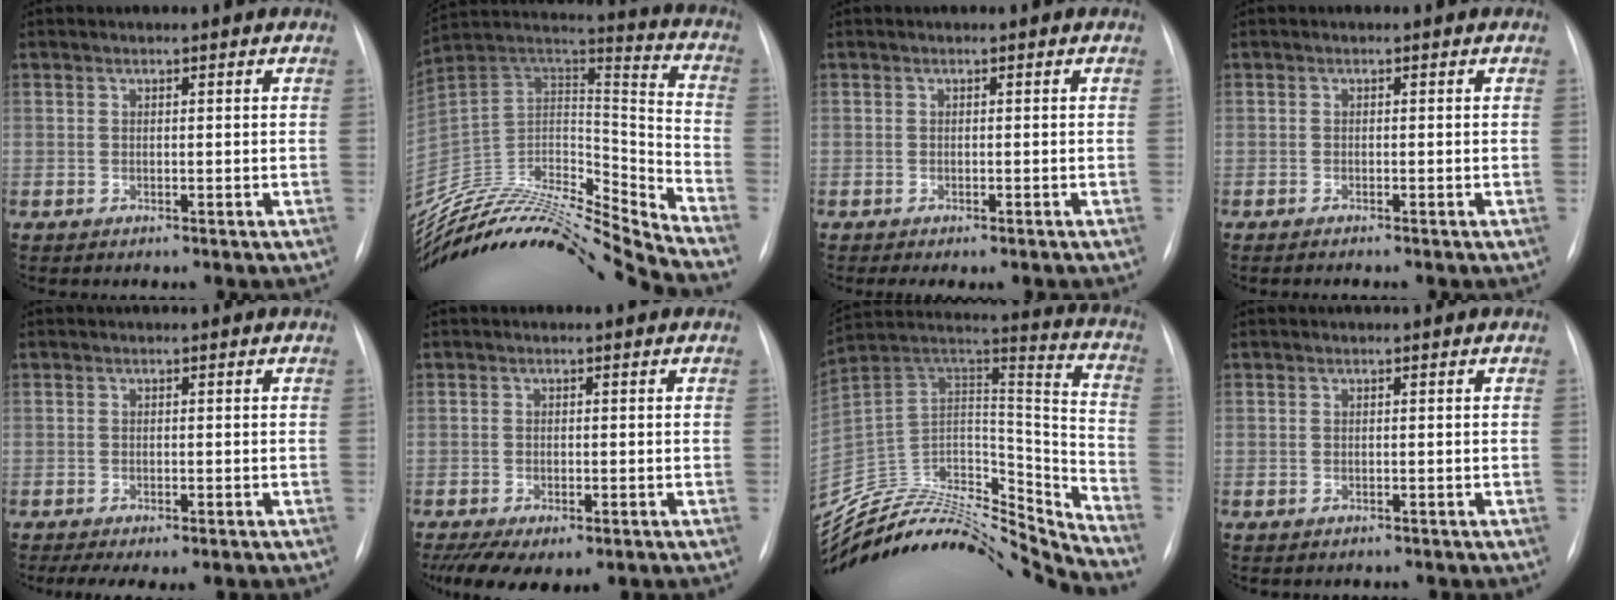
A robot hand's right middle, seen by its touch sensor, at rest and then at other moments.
{"total": 26.4, "force": [-25.3, 0.1, 7.6], "torque": [-0.149, 0.014, -0.419]}
{"total": 1.8, "force": [-1.4, 0.5, 1.1], "torque": [-0.013, -0.006, -0.015]}
{"total": 1.7, "force": [-1.4, -0.1, 0.9], "torque": [-0.013, -0.001, -0.018]}
{"total": 5.8, "force": [-4.2, 1.8, 3.5], "torque": [-0.049, -0.009, -0.059]}
{"total": 8.3, "force": [-5.2, 3.5, 5.4], "torque": [-0.092, -0.016, -0.074]}
{"total": 31.4, "force": [-29.8, 4.5, 8.6], "torque": [-0.148, 0.012, -0.467]}
{"total": 0.7, "force": [-0.6, 0.3, 0.1], "torque": [-0.007, -0.002, -0.007]}